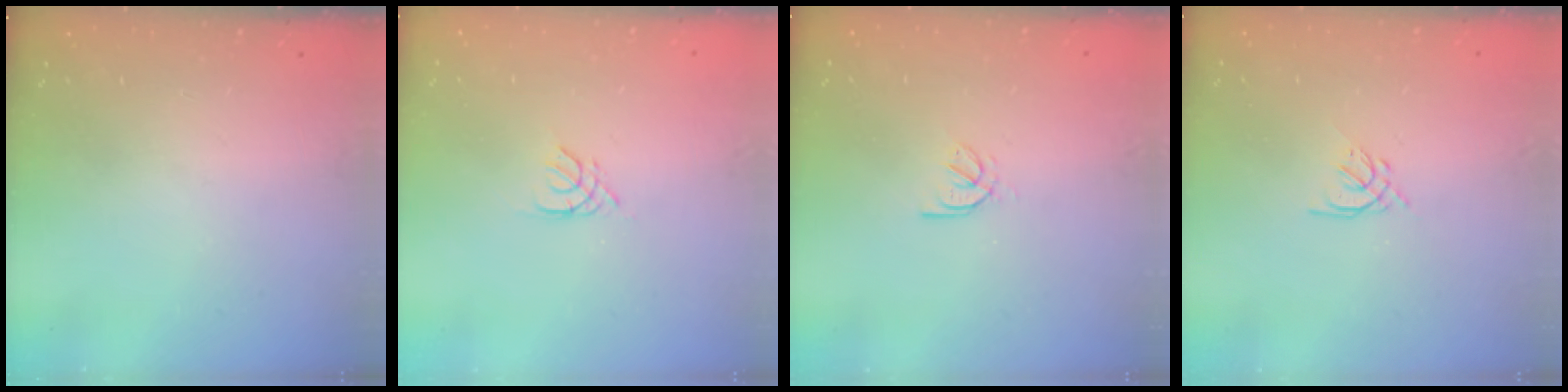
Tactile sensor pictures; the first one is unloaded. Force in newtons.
{"total": 1.3, "press": 1.3, "slide": 0.3}
{"total": 2.9, "press": 2.8, "slide": 0.8}
{"total": 1.3, "press": 1.1, "slide": 0.6}